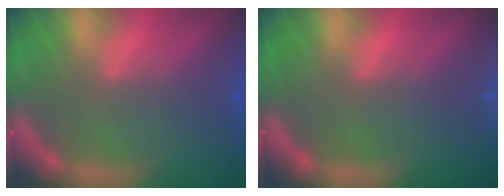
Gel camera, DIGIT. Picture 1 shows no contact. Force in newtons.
{"total": 1.9}